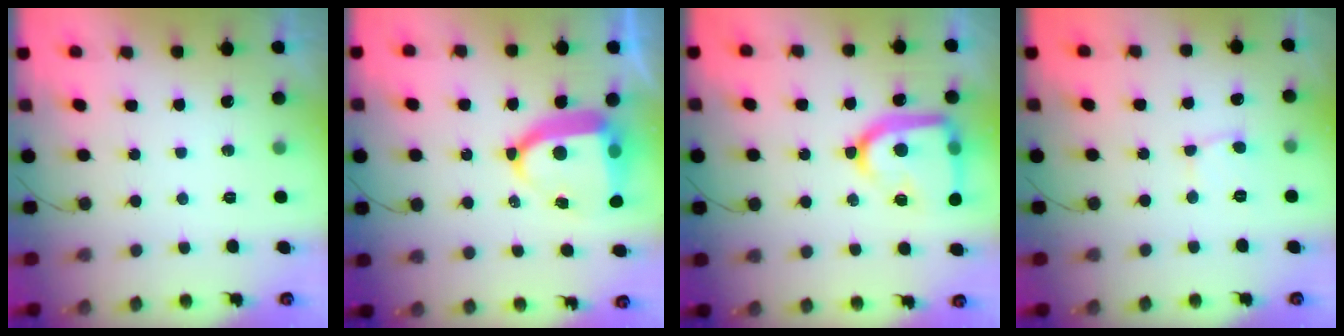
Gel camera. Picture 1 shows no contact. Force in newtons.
{"total": 12.7, "press": 12.6, "slide": 1.6}
{"total": 20.2, "press": 20.1, "slide": 1.9}
{"total": 2.9, "press": 2.9, "slide": 0.2}